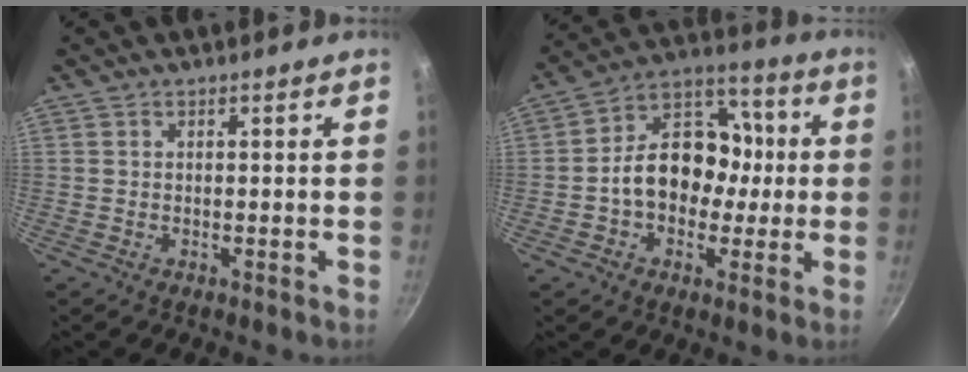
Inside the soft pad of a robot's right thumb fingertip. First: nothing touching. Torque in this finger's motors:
{"motor_torque": [2.02, 2.29, 1.65, -0.60, 0.13]}